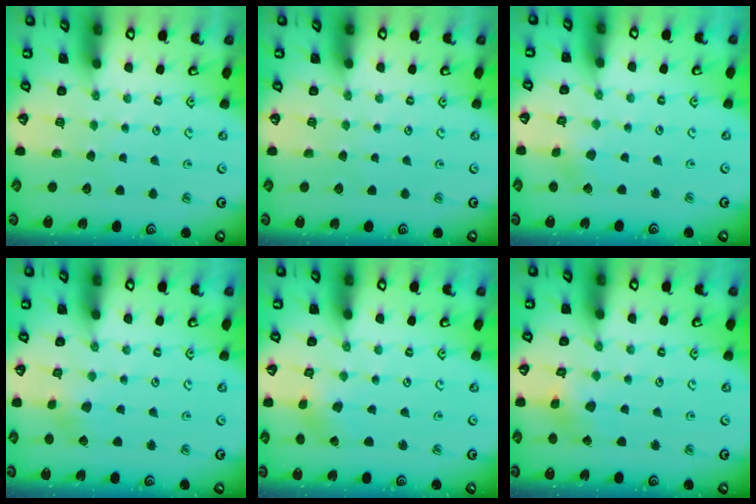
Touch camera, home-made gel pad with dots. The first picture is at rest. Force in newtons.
{"total": 0.0}
{"total": 2.7, "press": 2.7, "slide": 0.2}
{"total": 2.6, "press": 2.6, "slide": 0.4}
{"total": 1.4, "press": 1.4, "slide": 0.2}
{"total": 2.9, "press": 2.9, "slide": 0.3}